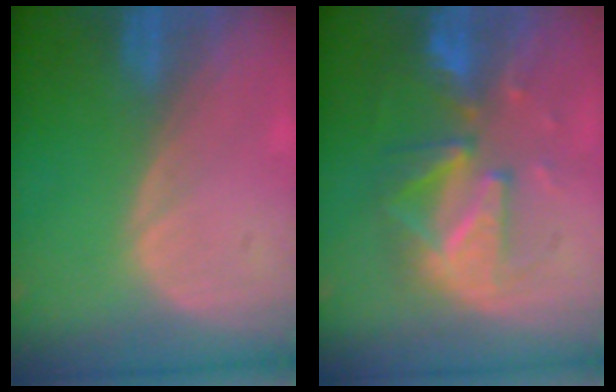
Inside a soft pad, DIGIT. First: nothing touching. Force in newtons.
{"total": 10.0, "press": 8.7, "slide": 4.8}